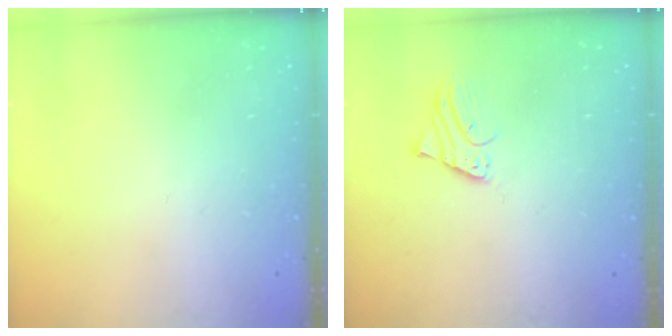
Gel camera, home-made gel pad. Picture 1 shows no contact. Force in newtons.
{"total": 2.1, "press": 2.1, "slide": 0.1}